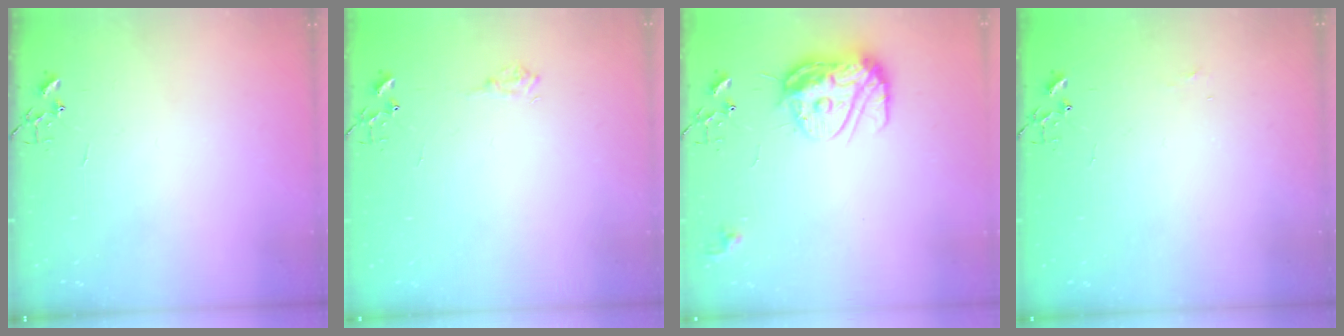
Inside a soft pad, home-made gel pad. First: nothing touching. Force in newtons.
{"total": 5.9, "press": 5.9, "slide": 0.6}
{"total": 13.1, "press": 13.1, "slide": 1.2}
{"total": 4.2, "press": 4.2, "slide": 0.5}